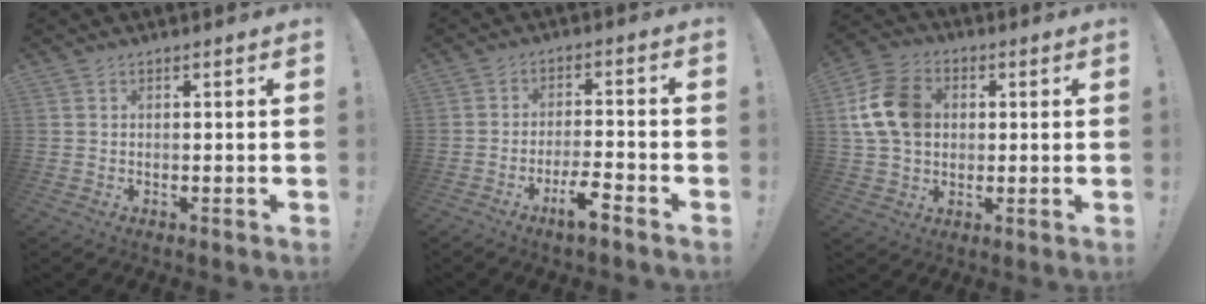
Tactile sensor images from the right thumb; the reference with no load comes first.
{"total": 7.5, "force": [-4.9, 1.5, 5.4], "torque": [-0.098, 0.022, -0.085]}
{"total": 14.4, "force": [2.4, 11.1, 8.9], "torque": [-0.145, 0.003, 0.049]}